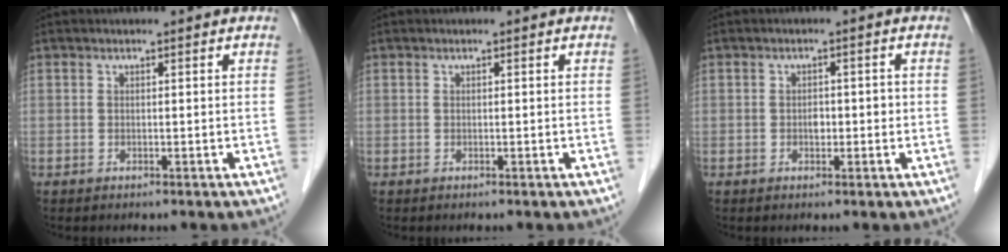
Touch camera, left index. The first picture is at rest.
{"total": 0.0}
{"total": 1.9, "force": [-0.3, 1.3, 1.4], "torque": [-0.022, 0.007, -0.004]}